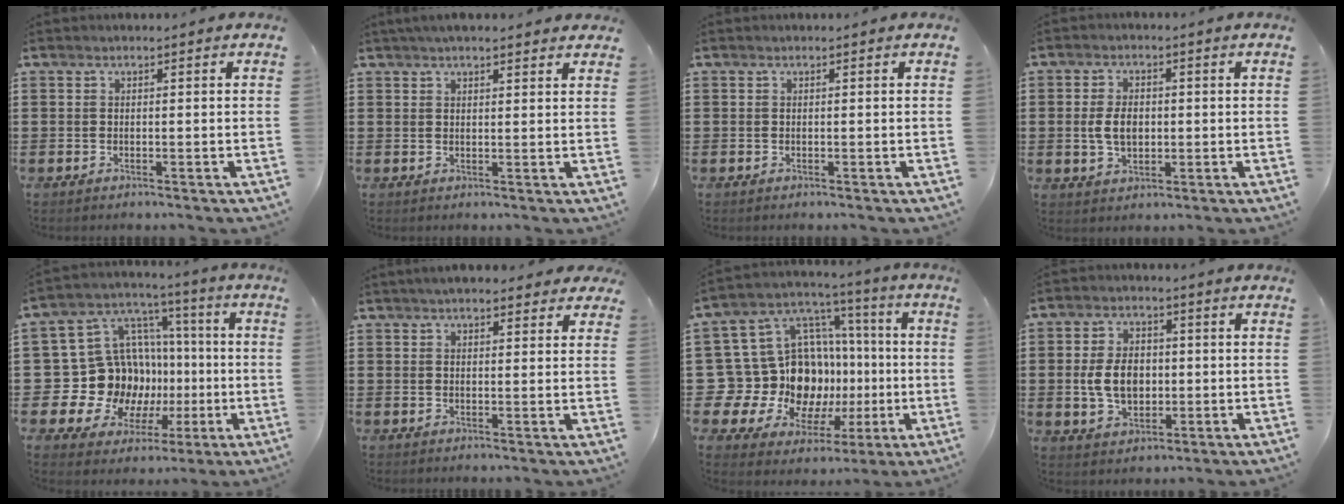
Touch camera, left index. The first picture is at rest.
{"total": 3.0, "force": [2.5, 0.6, 1.5], "torque": [-0.034, 0.004, 0.047]}
{"total": 0.0}
{"total": 5.0, "force": [-0.1, 3.2, 3.9], "torque": [-0.086, 0.001, -0.009]}
{"total": 16.4, "force": [-1.8, 15.2, 5.9], "torque": [-0.156, -0.029, 0.009]}
{"total": 3.6, "force": [3.1, 0.9, 1.5], "torque": [-0.038, 0.003, 0.057]}
{"total": 17.6, "force": [-1.6, 15.9, 7.6], "torque": [-0.181, -0.036, 0.012]}
{"total": 6.9, "force": [-0.2, 4.7, 5.1], "torque": [-0.108, 0.006, -0.011]}